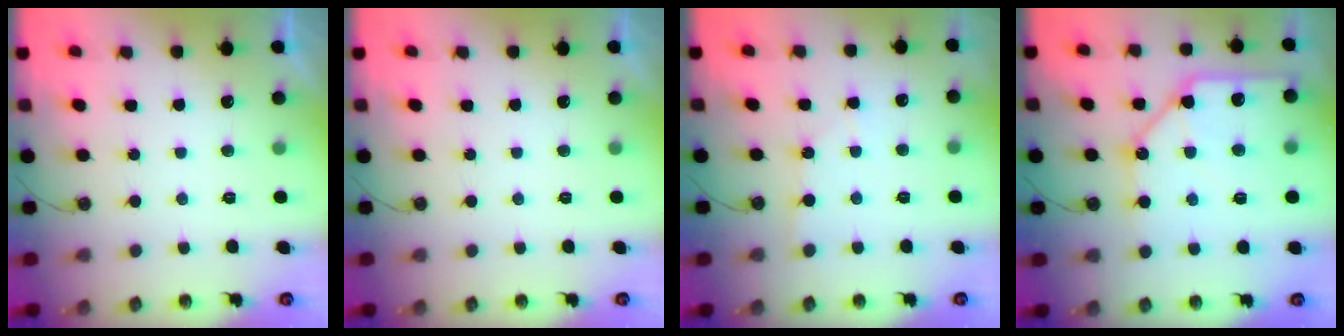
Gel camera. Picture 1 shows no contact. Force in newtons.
{"total": 0.0}
{"total": 2.7, "press": 2.7, "slide": 0.3}
{"total": 13.6, "press": 13.5, "slide": 1.8}